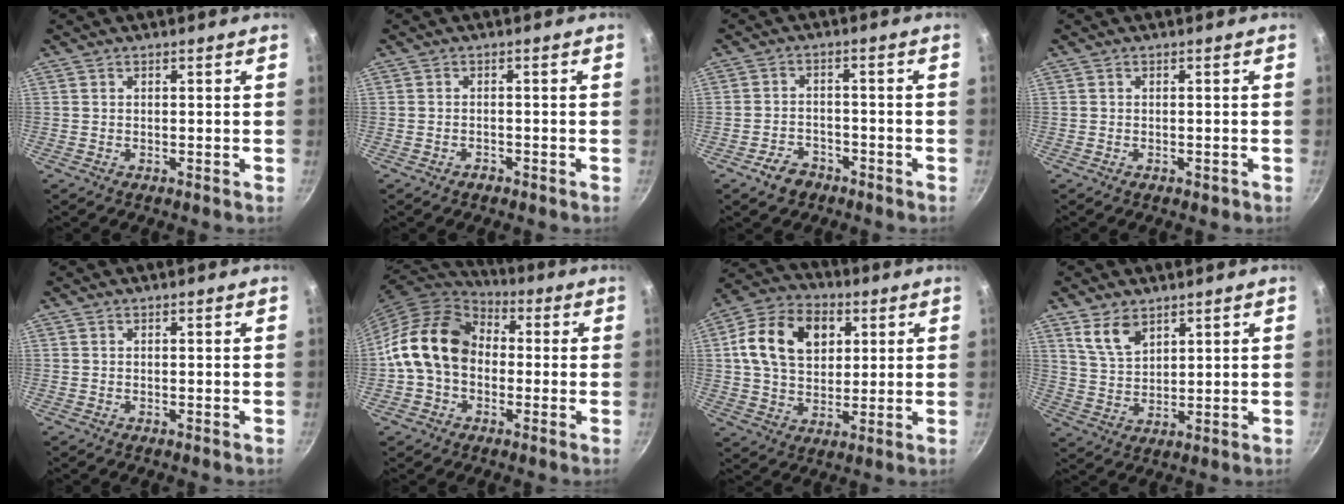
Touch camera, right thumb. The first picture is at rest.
{"total": 1.3, "force": [-1.0, 0.7, 0.4], "torque": [-0.009, 0.012, -0.015]}
{"total": 5.1, "force": [-3.3, 3.4, 1.9], "torque": [-0.022, 0.033, -0.052]}
{"total": 1.1, "force": [-0.6, 0.7, 0.6], "torque": [-0.009, 0.002, -0.007]}
{"total": 0.0}
{"total": 15.5, "force": [-0.3, 11.9, 10.0], "torque": [-0.147, 0.037, -0.021]}
{"total": 16.0, "force": [4.3, 11.4, 10.4], "torque": [-0.159, 0.005, 0.062]}
{"total": 6.7, "force": [4.2, 3.6, 3.8], "torque": [-0.059, -0.023, 0.089]}